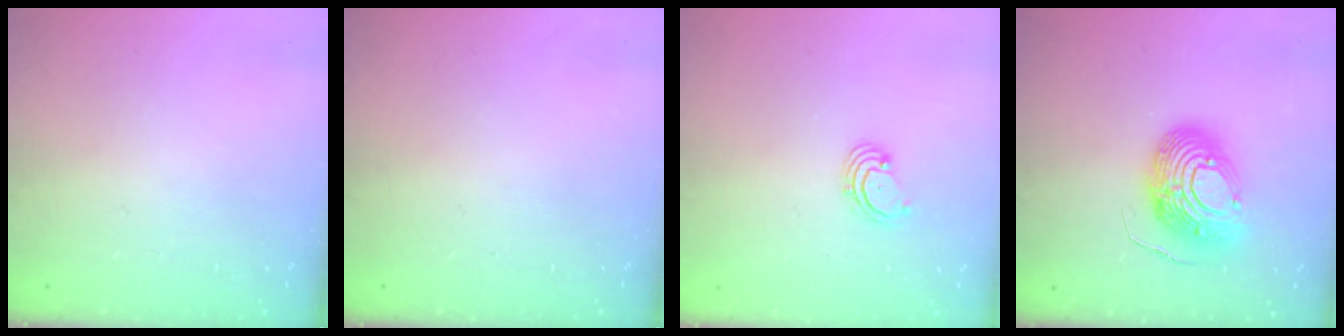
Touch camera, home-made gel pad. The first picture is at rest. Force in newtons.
{"total": 0.0}
{"total": 1.9, "press": 1.8, "slide": 0.2}
{"total": 13.7, "press": 13.7, "slide": 1.2}